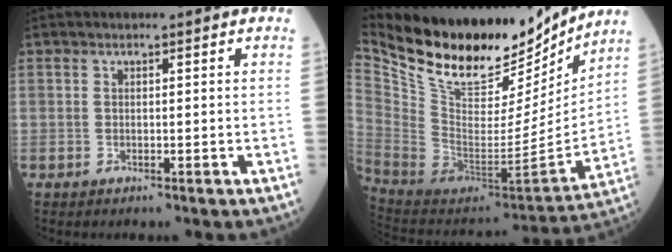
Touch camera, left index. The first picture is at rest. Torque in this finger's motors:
{"motor_torque": [0.14, -0.42, 0.26, 0.05]}